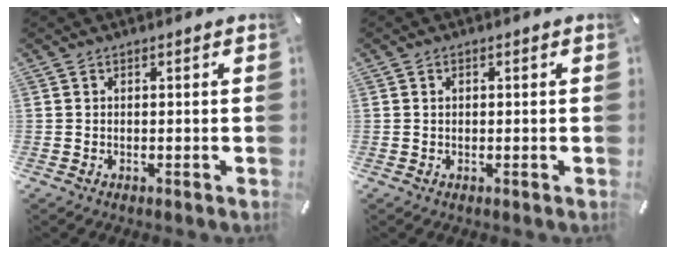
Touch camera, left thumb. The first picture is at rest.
{"total": 0.8, "force": [0.2, 0.6, 0.6], "torque": [-0.012, 0.002, 0.003]}